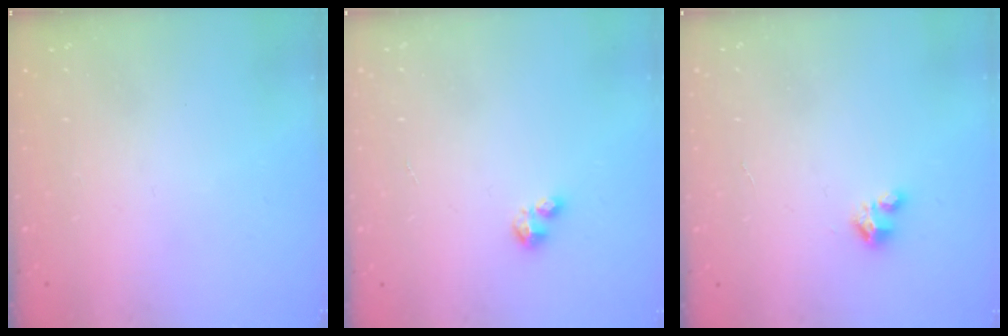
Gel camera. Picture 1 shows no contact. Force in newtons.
{"total": 2.0, "press": 2.0, "slide": 0.4}
{"total": 2.4, "press": 2.3, "slide": 0.2}